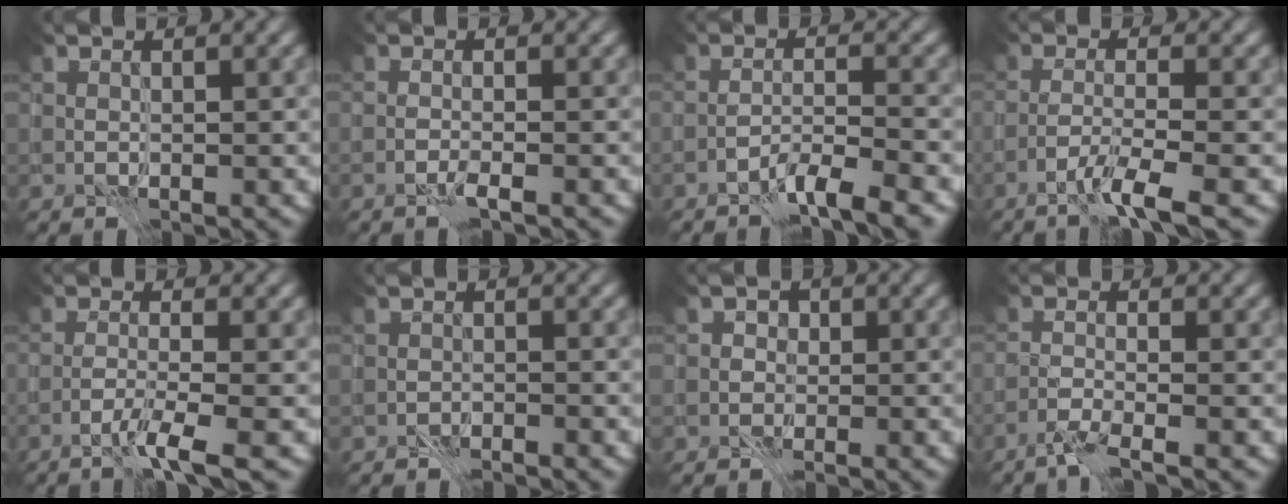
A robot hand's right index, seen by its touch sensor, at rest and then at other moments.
{"total": 1.2, "force": [-1.1, -0.1, 0.4], "torque": [-0.007, 0.005, -0.024]}
{"total": 3.9, "force": [-3.3, 0.1, 2.1], "torque": [-0.034, 0.009, -0.064]}
{"total": 3.4, "force": [-2.6, -0.1, 2.3], "torque": [-0.039, 0.008, -0.062]}
{"total": 3.1, "force": [-2.3, -0.1, 2.1], "torque": [-0.034, 0.007, -0.055]}
{"total": 1.8, "force": [-1.8, 0.1, -0.1], "torque": [0.004, 0.004, -0.033]}
{"total": 1.4, "force": [-0.7, 1.3, 0.2], "torque": [0.012, 0.011, -0.022]}
{"total": 2.7, "force": [-2.4, 0.1, 1.3], "torque": [-0.022, 0.001, -0.060]}